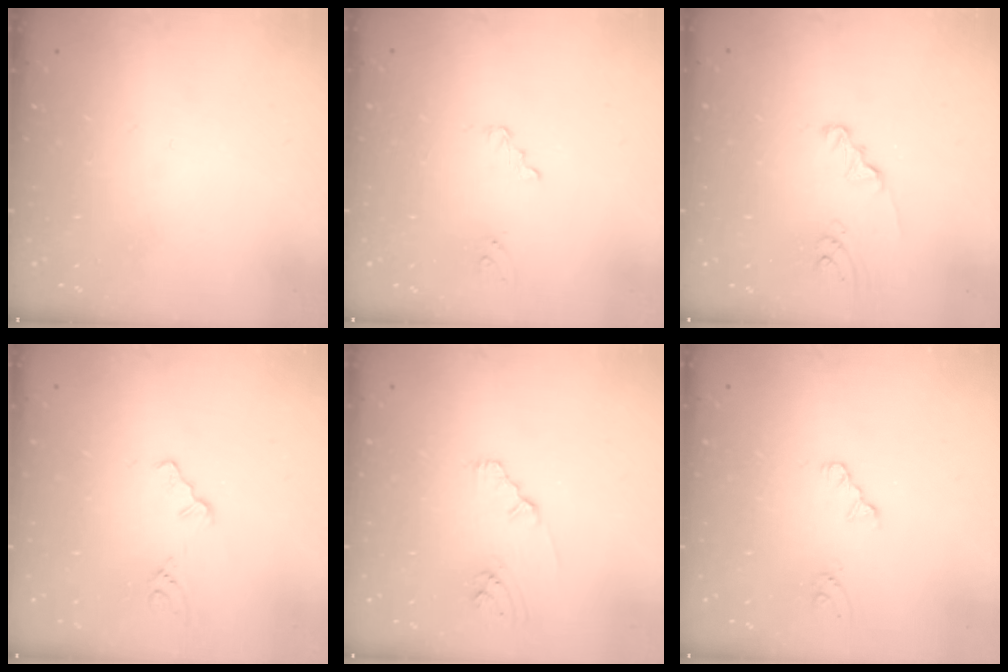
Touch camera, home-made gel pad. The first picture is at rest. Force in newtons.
{"total": 2.6, "press": 2.6, "slide": 0.3}
{"total": 2.8, "press": 2.8, "slide": 0.3}
{"total": 1.9, "press": 1.9, "slide": 0.3}
{"total": 3.1, "press": 3.1, "slide": 0.5}
{"total": 2.2, "press": 2.2, "slide": 0.3}